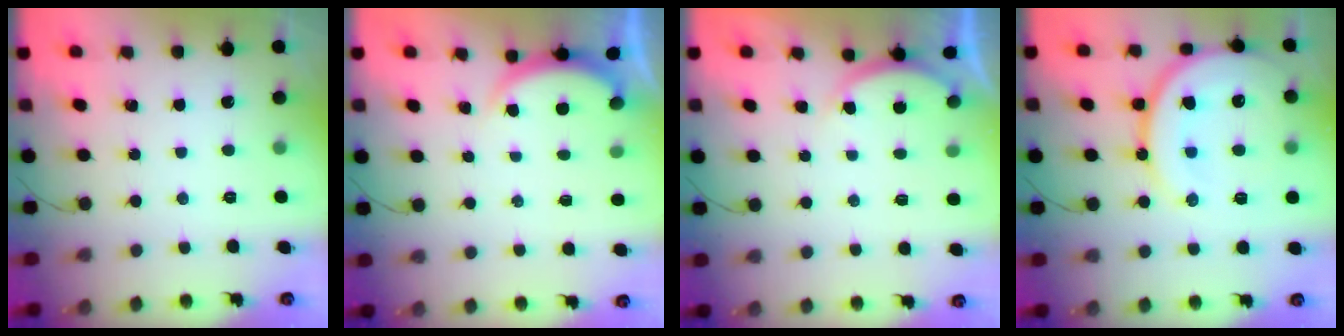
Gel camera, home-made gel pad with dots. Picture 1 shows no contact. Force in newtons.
{"total": 1.7, "press": 1.6, "slide": 0.5}
{"total": 2.6, "press": 2.5, "slide": 0.7}
{"total": 18.8, "press": 18.5, "slide": 3.7}